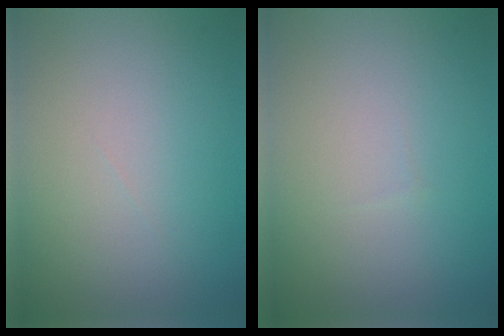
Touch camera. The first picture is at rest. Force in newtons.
{"total": 0.0}